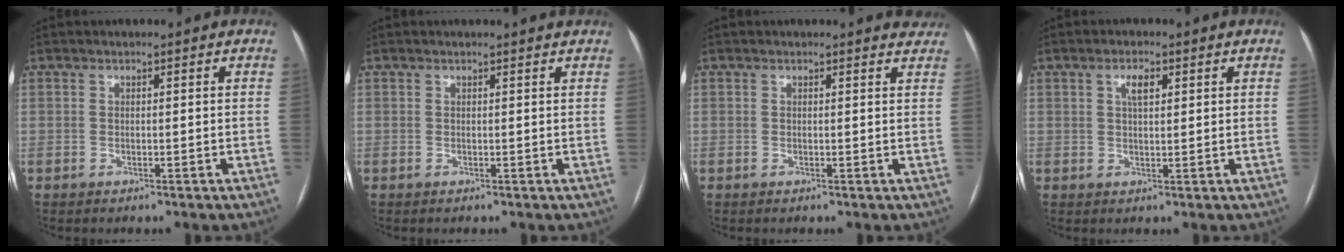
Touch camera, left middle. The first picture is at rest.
{"total": 1.3, "force": [1.3, -0.2, 0.1], "torque": [-0.010, -0.002, 0.009]}
{"total": 2.9, "force": [2.8, 0.7, 0.0], "torque": [0.002, -0.015, 0.006]}
{"total": 2.8, "force": [1.2, 1.0, 2.3], "torque": [-0.045, 0.005, 0.022]}